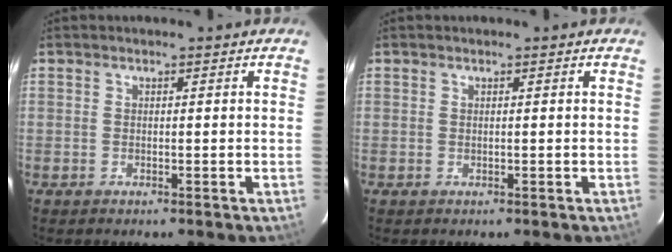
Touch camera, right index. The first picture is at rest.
{"total": 0.0}